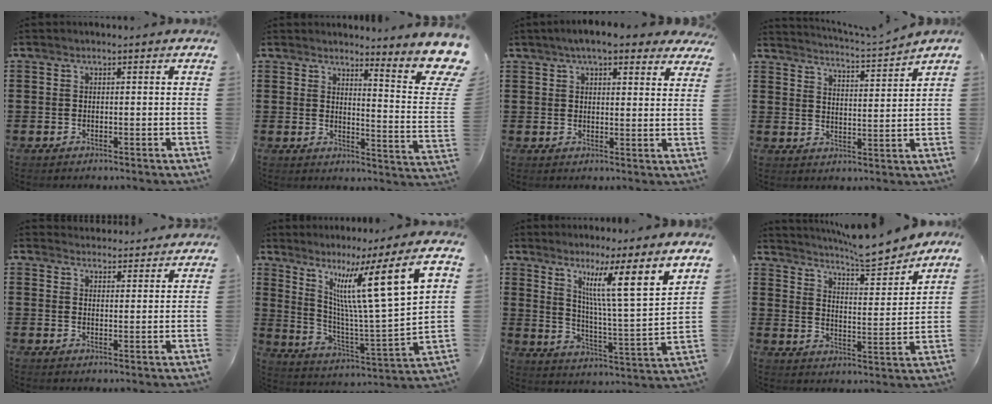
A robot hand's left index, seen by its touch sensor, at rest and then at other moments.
{"total": 6.8, "force": [5.1, 0.6, 4.5], "torque": [-0.066, -0.050, 0.080]}
{"total": 5.6, "force": [4.6, 1.3, 3.0], "torque": [-0.070, 0.002, 0.083]}
{"total": 3.2, "force": [3.1, -0.9, 0.5], "torque": [-0.027, -0.027, 0.048]}
{"total": 3.2, "force": [3.2, 0.2, -0.1], "torque": [-0.008, -0.013, 0.060]}
{"total": 14.2, "force": [7.0, 0.0, 12.3], "torque": [-0.221, -0.051, 0.094]}
{"total": 10.0, "force": [6.8, -0.3, 7.3], "torque": [-0.132, -0.053, 0.100]}
{"total": 7.5, "force": [7.1, 0.1, 2.3], "torque": [-0.056, -0.050, 0.122]}